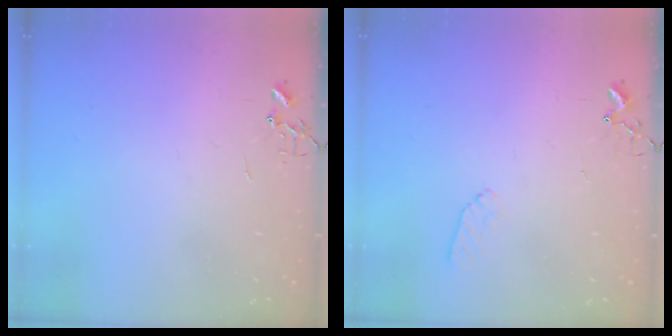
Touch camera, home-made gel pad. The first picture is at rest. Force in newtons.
{"total": 6.6, "press": 6.5, "slide": 0.7}